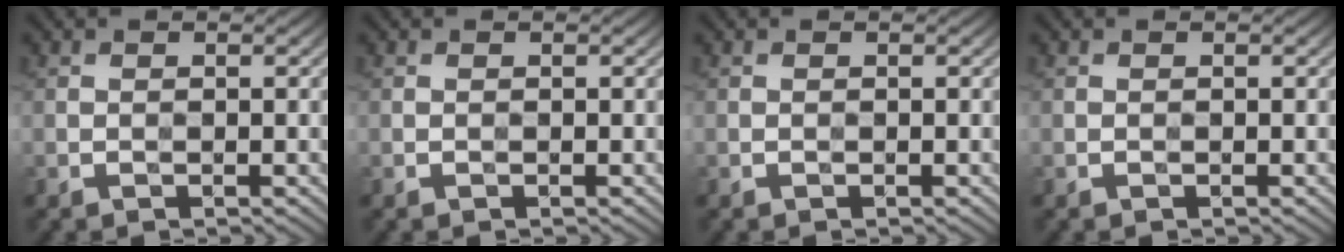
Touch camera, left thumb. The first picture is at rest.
{"total": 0.0}
{"total": 0.0}
{"total": 0.0}